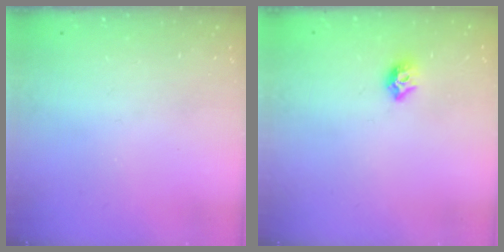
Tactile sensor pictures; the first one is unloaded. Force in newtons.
{"total": 7.5, "press": 7.4, "slide": 0.8}